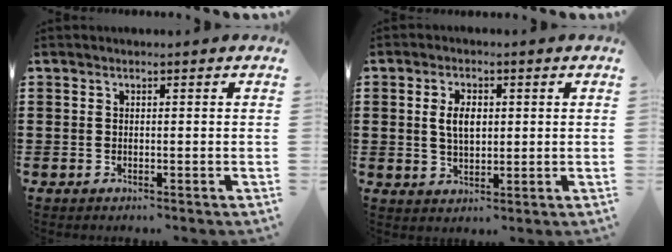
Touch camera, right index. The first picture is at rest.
{"total": 4.2, "force": [0.5, 2.3, 3.5], "torque": [-0.063, 0.006, 0.006]}